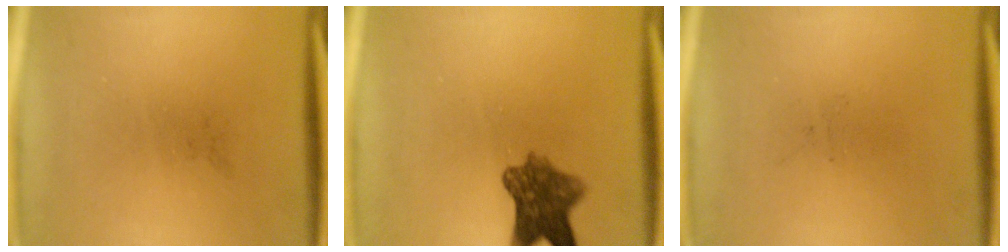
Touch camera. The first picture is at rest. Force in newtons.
{"total": 7.1}
{"total": 0.0}